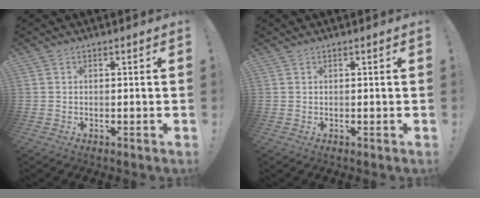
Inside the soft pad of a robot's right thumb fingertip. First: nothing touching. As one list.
[{"total": 0.0}]